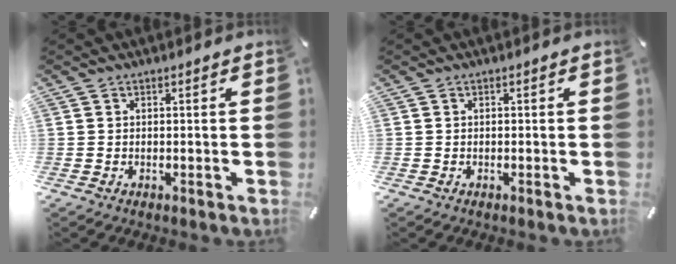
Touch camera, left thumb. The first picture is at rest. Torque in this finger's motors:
{"motor_torque": [-0.32, -0.25, -0.28, -0.04, 0.00]}